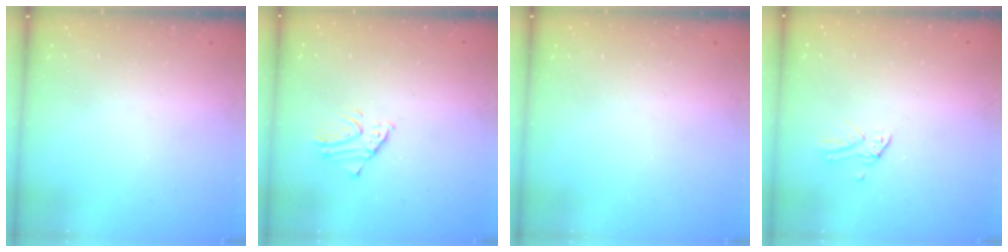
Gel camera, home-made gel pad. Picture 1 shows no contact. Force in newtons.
{"total": 2.2, "press": 2.2, "slide": 0.1}
{"total": 0.0}
{"total": 0.0}